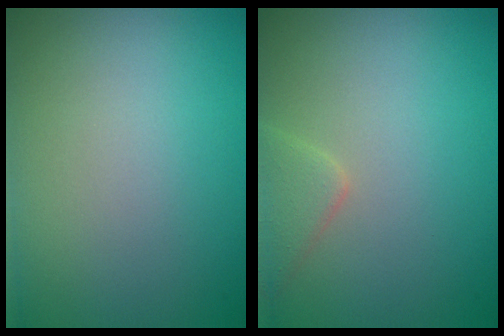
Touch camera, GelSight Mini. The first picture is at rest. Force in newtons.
{"total": 1.9, "press": 1.9, "slide": 0.1}